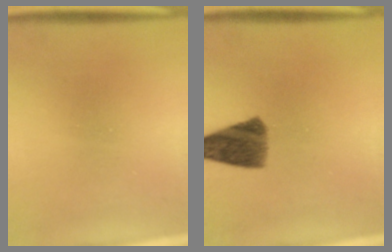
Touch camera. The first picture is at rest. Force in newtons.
{"total": 8.2}